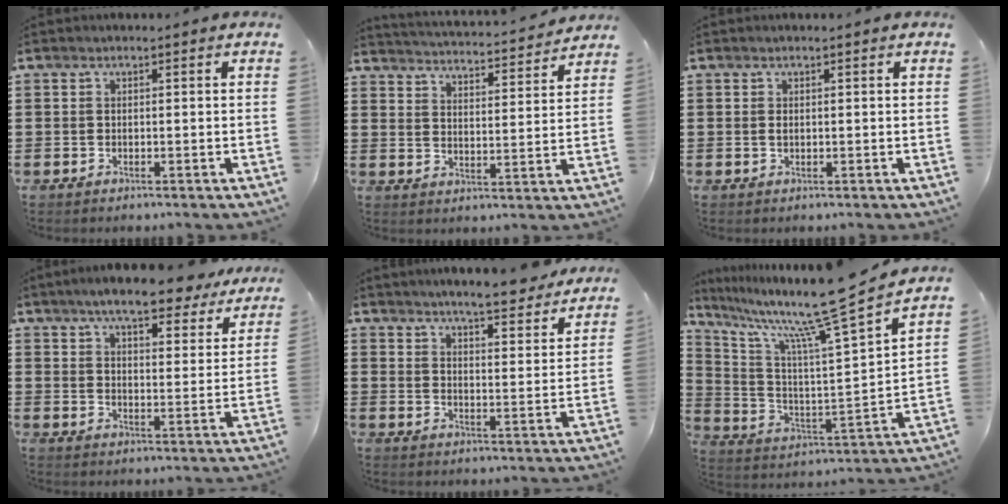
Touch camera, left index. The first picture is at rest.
{"total": 3.3, "force": [3.3, -0.5, 0.4], "torque": [-0.026, -0.033, 0.049]}
{"total": 0.7, "force": [0.2, 0.3, 0.6], "torque": [-0.014, -0.001, 0.004]}
{"total": 7.9, "force": [7.0, 1.0, 3.6], "torque": [-0.077, -0.028, 0.121]}
{"total": 5.6, "force": [5.4, -0.5, 1.4], "torque": [-0.043, -0.038, 0.091]}
{"total": 12.2, "force": [10.0, -0.4, 7.0], "torque": [-0.156, -0.075, 0.148]}